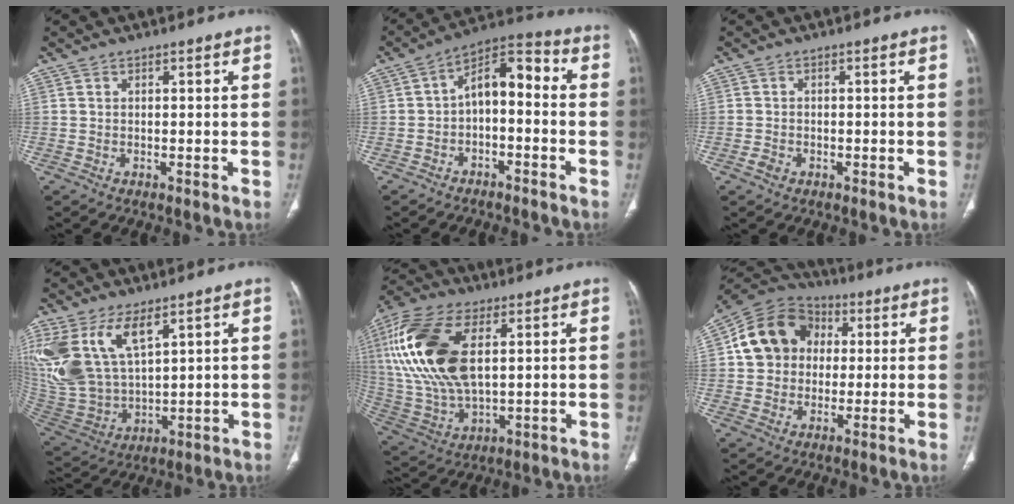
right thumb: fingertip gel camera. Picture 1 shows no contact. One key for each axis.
{"total": 9.7, "fx": -1.6, "fy": 5.5, "fz": 7.9, "tx": -0.105, "ty": 0.053, "tz": -0.037}
{"total": 1.5, "fx": -0.8, "fy": 1.1, "fz": 0.7, "tx": -0.015, "ty": 0.004, "tz": -0.014}
{"total": 18.4, "fx": 8.6, "fy": 9.6, "fz": 13.2, "tx": -0.284, "ty": -0.027, "tz": 0.188}
{"total": 22.6, "fx": 5.6, "fy": 11.7, "fz": 18.5, "tx": -0.400, "ty": -0.010, "tz": 0.104}
{"total": 13.8, "fx": 2.0, "fy": 11.7, "fz": 6.9, "tx": -0.107, "ty": 0.018, "tz": 0.026}